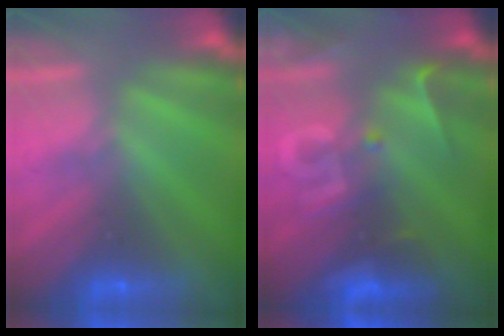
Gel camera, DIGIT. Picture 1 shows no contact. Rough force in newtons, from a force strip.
{"total": 3.1}